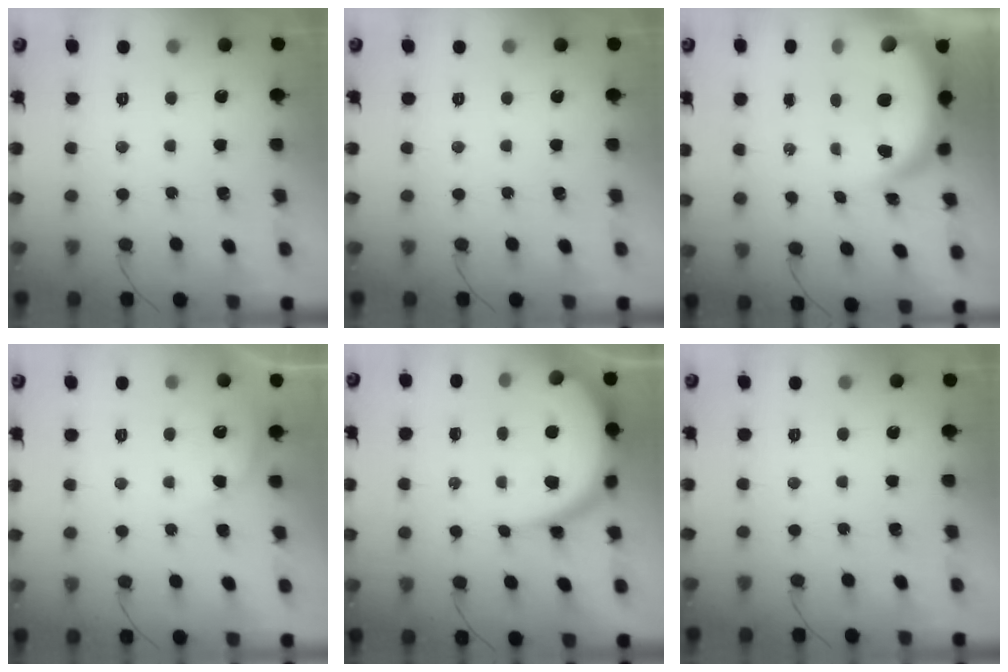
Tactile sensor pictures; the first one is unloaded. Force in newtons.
{"total": 0.0}
{"total": 9.1, "press": 9.0, "slide": 1.0}
{"total": 5.0, "press": 4.6, "slide": 1.8}
{"total": 11.0, "press": 11.0, "slide": 0.9}
{"total": 0.0}